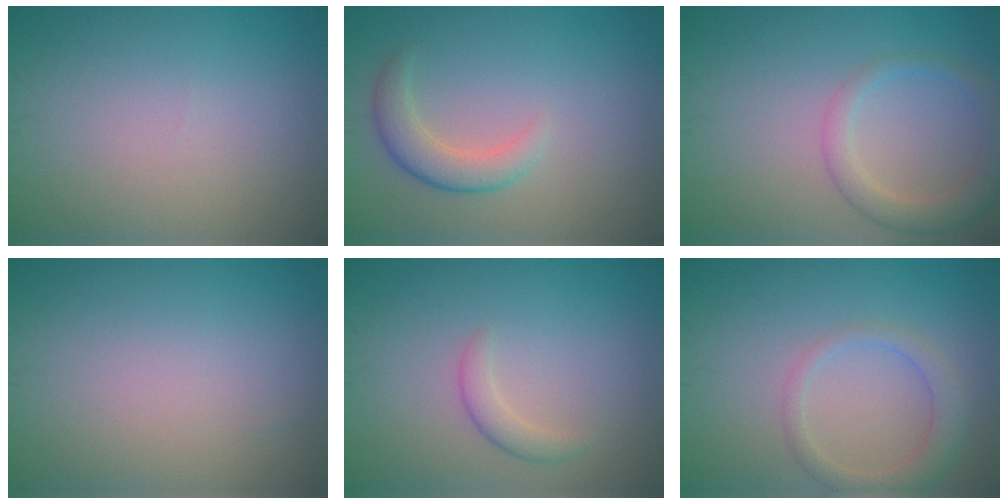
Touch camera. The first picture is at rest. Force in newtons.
{"total": 2.9, "press": 2.9, "slide": 0.2}
{"total": 2.9, "press": 2.9, "slide": 0.2}
{"total": 0.0}
{"total": 1.7, "press": 1.7, "slide": 0.1}
{"total": 2.6, "press": 2.6, "slide": 0.1}